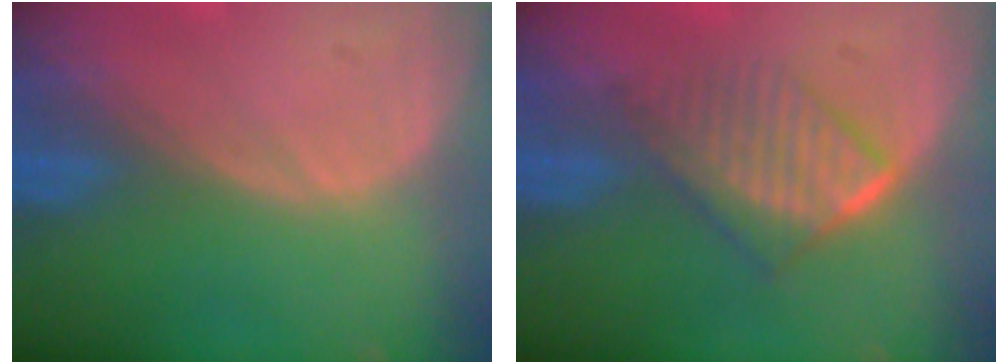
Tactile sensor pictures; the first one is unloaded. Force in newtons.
{"total": 6.7, "press": 5.8, "slide": 3.3}